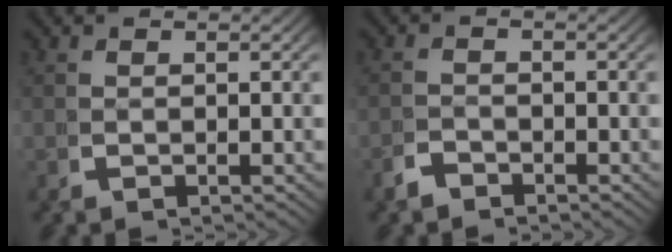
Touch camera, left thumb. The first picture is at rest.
{"total": 1.7, "force": [-1.7, 0.4, 0.1], "torque": [0.002, -0.008, -0.032]}